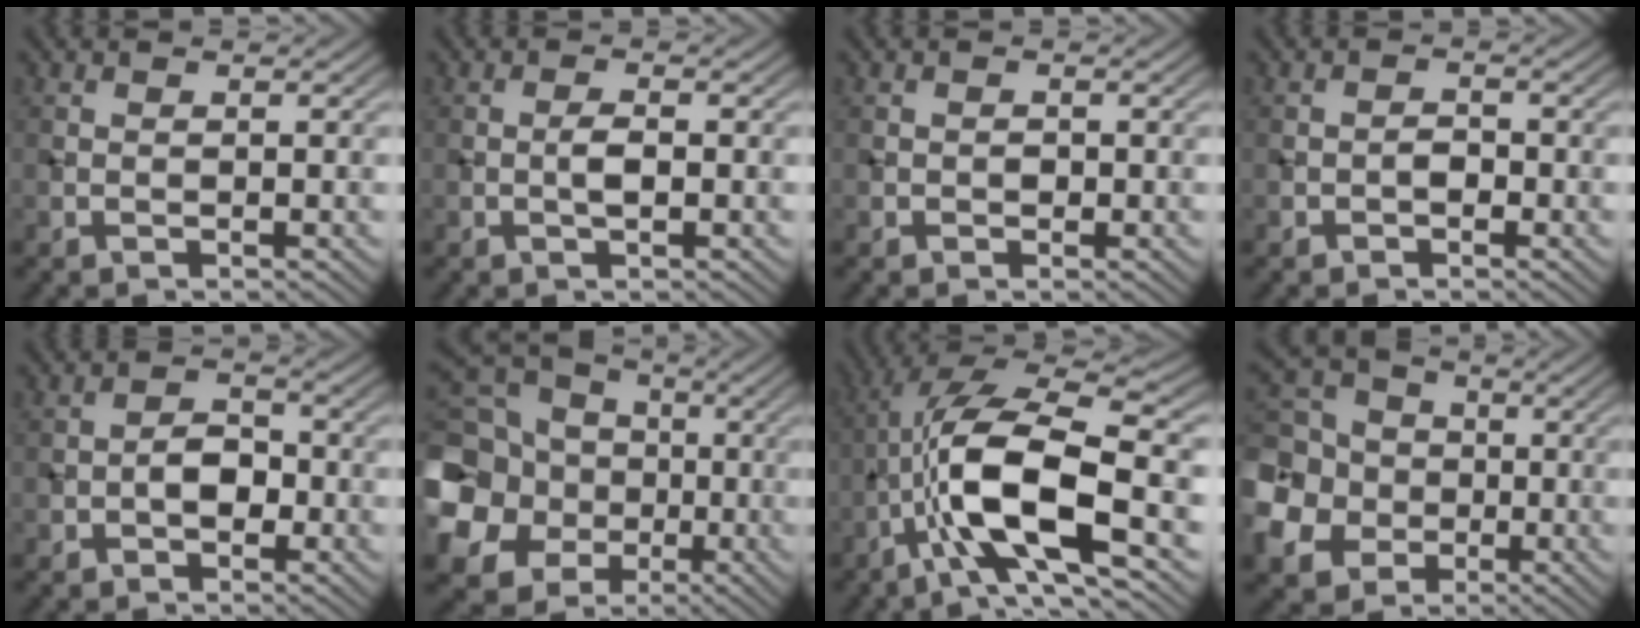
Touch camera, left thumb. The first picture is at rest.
{"total": 1.8, "force": [-0.3, 0.6, 1.7], "torque": [-0.031, 0.004, -0.008]}
{"total": 0.7, "force": [-0.1, 0.5, 0.3], "torque": [-0.002, 0.002, -0.002]}
{"total": 1.3, "force": [-0.6, 0.8, 0.8], "torque": [-0.011, 0.005, -0.013]}
{"total": 2.9, "force": [-1.1, 1.8, 2.1], "torque": [-0.028, 0.010, -0.021]}
{"total": 19.1, "force": [-3.1, 17.1, 8.0], "torque": [-0.264, -0.024, -0.085]}
{"total": 13.4, "force": [-3.5, 4.2, 12.3], "torque": [-0.241, 0.007, -0.061]}
{"total": 12.4, "force": [-2.7, 10.7, 5.5], "torque": [-0.185, -0.030, -0.074]}